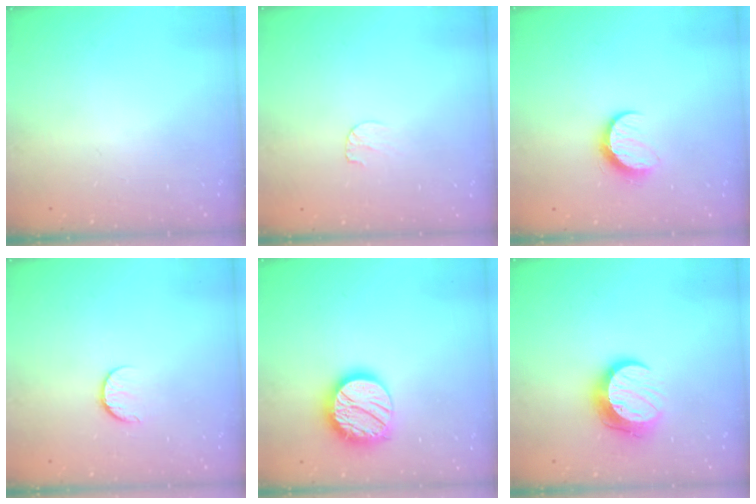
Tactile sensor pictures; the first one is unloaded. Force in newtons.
{"total": 3.5, "press": 3.4, "slide": 0.4}
{"total": 7.2, "press": 7.1, "slide": 0.6}
{"total": 6.9, "press": 6.9, "slide": 0.6}
{"total": 17.3, "press": 17.2, "slide": 1.2}
{"total": 11.3, "press": 11.3, "slide": 0.3}